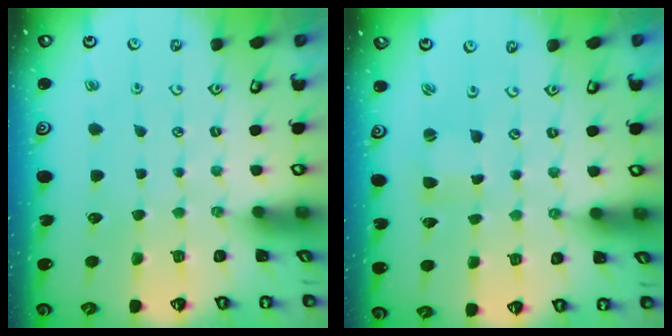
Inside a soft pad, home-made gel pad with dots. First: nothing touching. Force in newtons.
{"total": 0.8, "press": 0.8, "slide": 0.3}